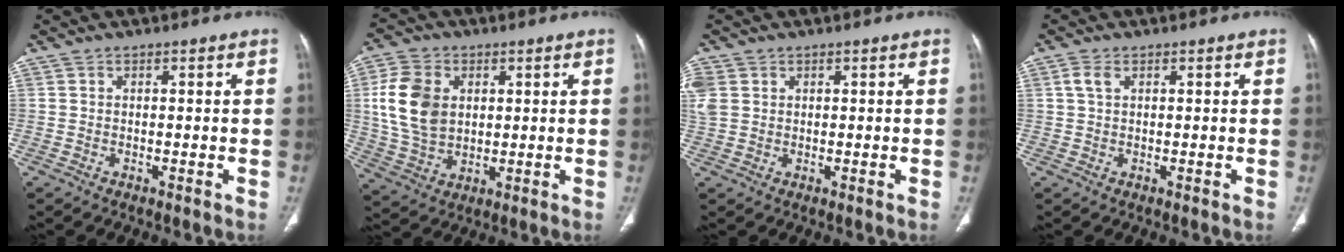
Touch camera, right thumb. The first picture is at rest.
{"total": 12.5, "force": [2.4, 9.0, 8.4], "torque": [-0.153, -0.004, 0.050]}
{"total": 5.8, "force": [1.5, 4.6, 3.2], "torque": [-0.100, 0.011, 0.039]}
{"total": 2.2, "force": [0.8, 1.2, 1.6], "torque": [-0.038, 0.009, 0.018]}